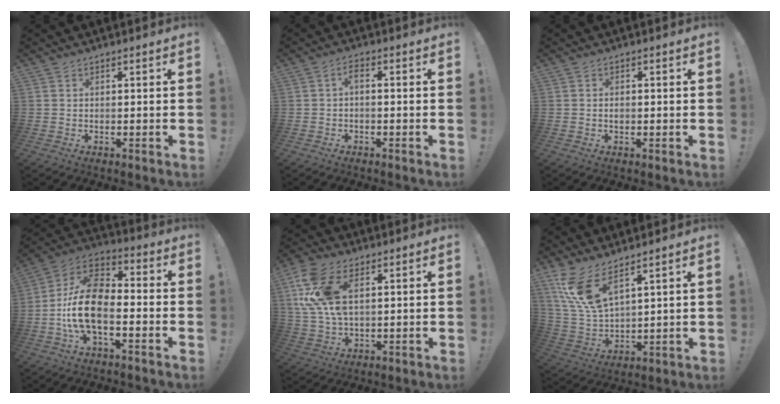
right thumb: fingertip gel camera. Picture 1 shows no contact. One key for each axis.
{"total": 2.4, "fx": -0.8, "fy": 0.7, "fz": 2.1, "tx": -0.044, "ty": 0.012, "tz": -0.015}
{"total": 1.1, "fx": -0.3, "fy": 0.9, "fz": 0.6, "tx": -0.009, "ty": 0.005, "tz": -0.006}
{"total": 15.9, "fx": -4.6, "fy": 8.9, "fz": 12.4, "tx": -0.248, "ty": 0.033, "tz": -0.073}
{"total": 14.6, "fx": 4.6, "fy": 8.7, "fz": 10.8, "tx": -0.223, "ty": -0.006, "tz": 0.088}
{"total": 12.5, "fx": 8.2, "fy": 4.7, "fz": 8.1, "tx": -0.175, "ty": -0.049, "tz": 0.156}